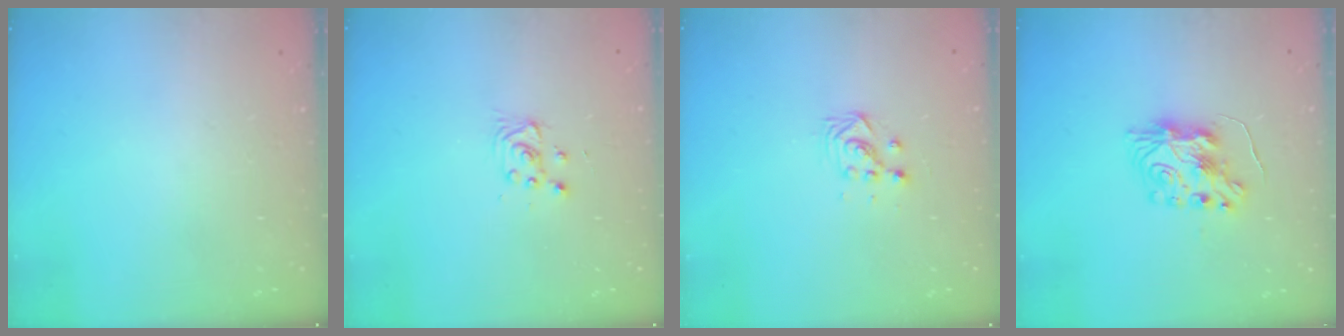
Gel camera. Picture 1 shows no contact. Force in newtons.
{"total": 2.8, "press": 2.8, "slide": 0.4}
{"total": 3.5, "press": 3.5, "slide": 0.4}
{"total": 8.8, "press": 8.8, "slide": 0.6}